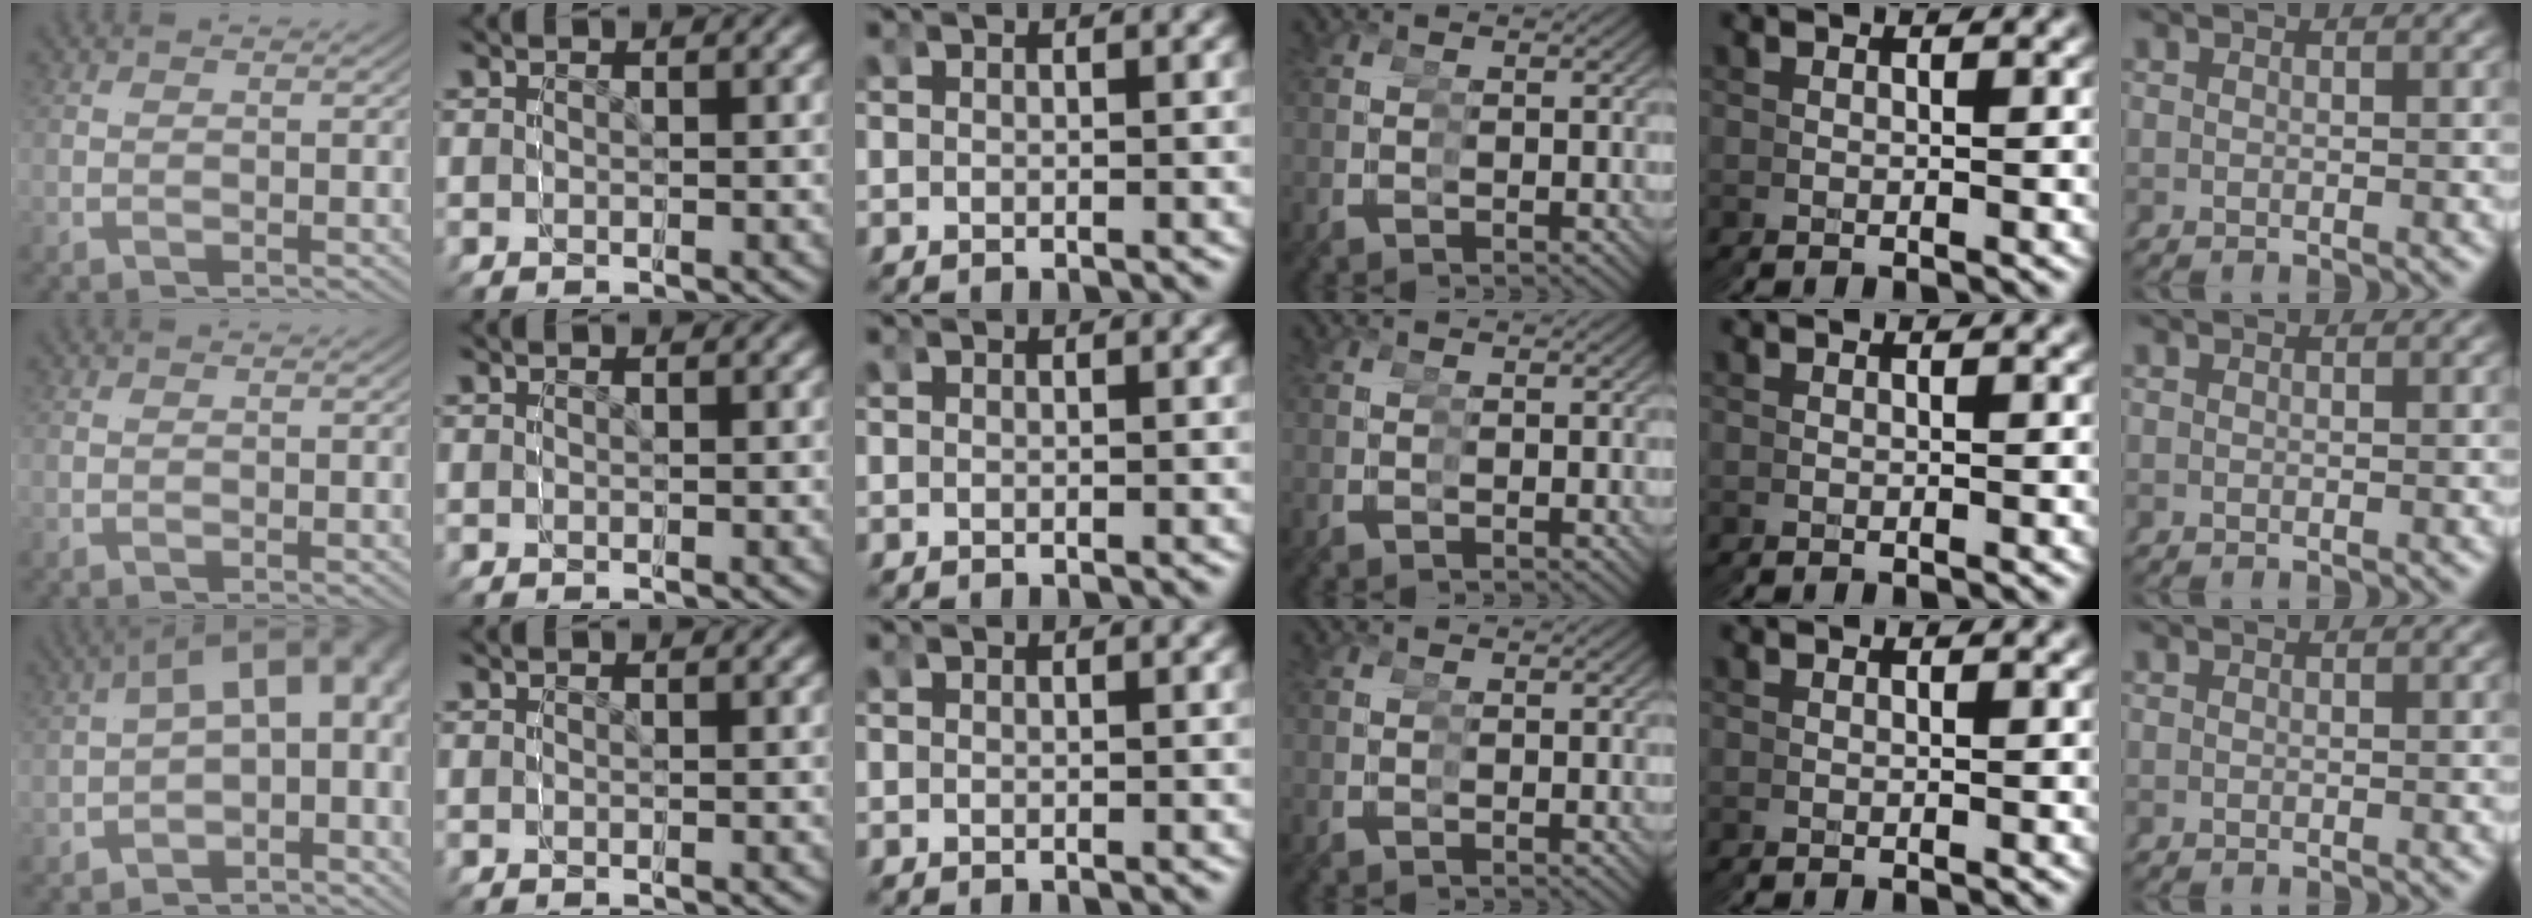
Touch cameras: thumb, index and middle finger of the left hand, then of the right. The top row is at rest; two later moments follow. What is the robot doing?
{"motion": "grasp_and_lifting", "object": "legos"}